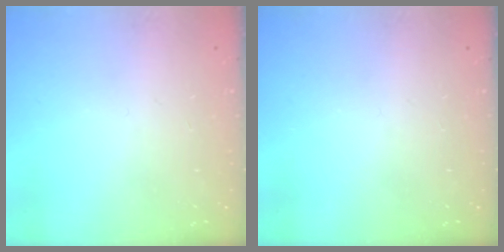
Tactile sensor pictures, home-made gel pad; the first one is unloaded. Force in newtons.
{"total": 0.0}